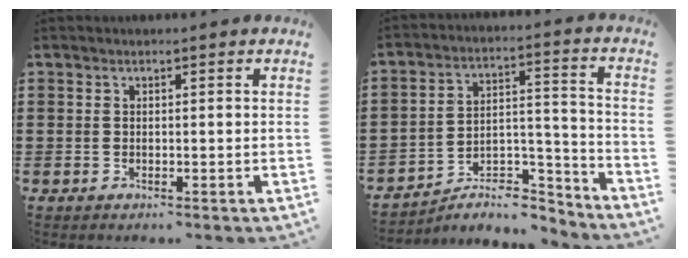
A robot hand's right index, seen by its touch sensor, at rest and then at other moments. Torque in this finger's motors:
{"motor_torque": [-0.14, 0.14, 0.01, 0.00]}